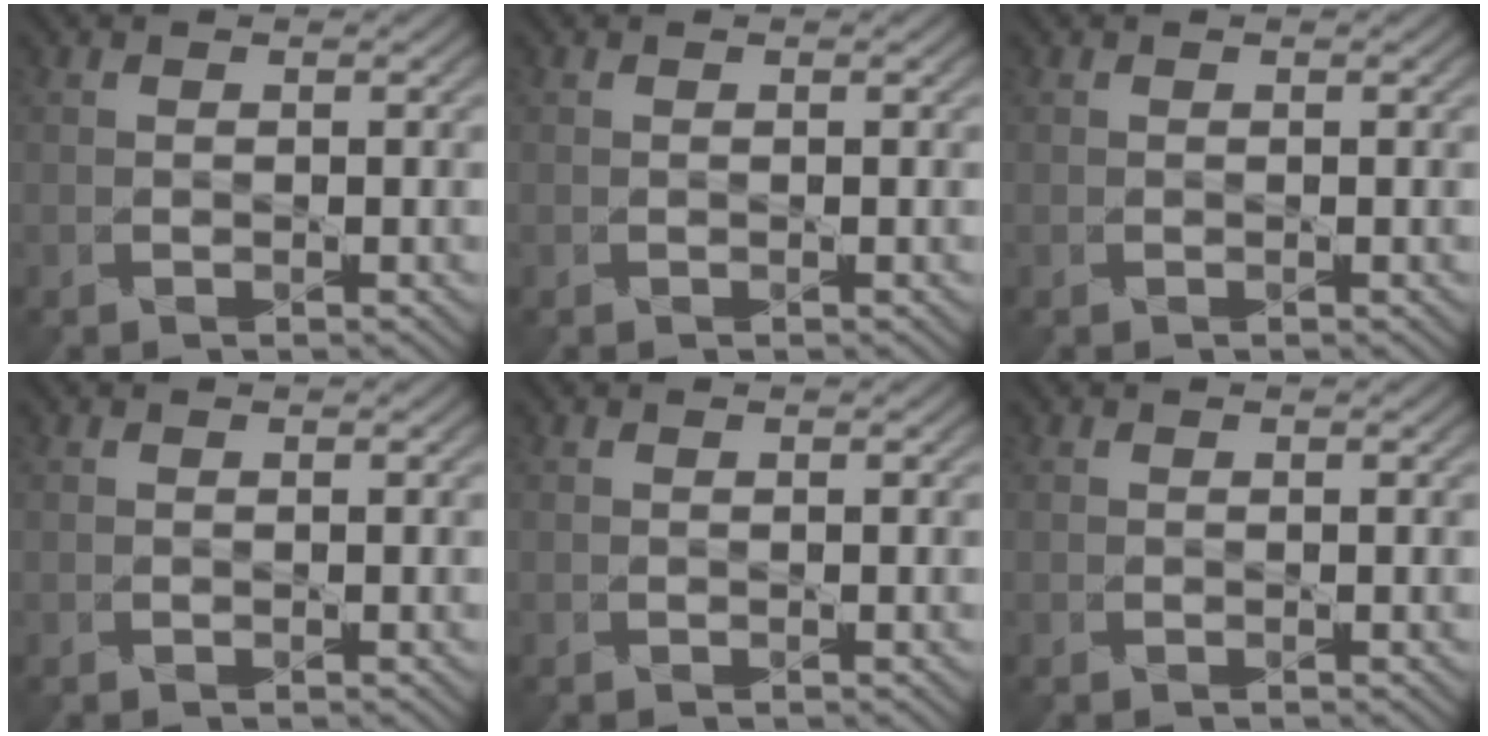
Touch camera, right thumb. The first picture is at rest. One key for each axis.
{"total": 0.0}
{"total": 0.0}
{"total": 0.0}
{"total": 0.0}
{"total": 0.0}